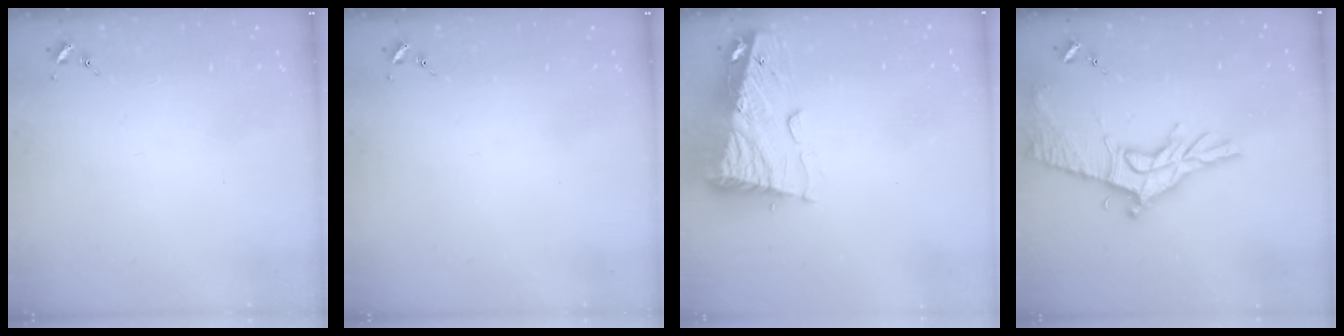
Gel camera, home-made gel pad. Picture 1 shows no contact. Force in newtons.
{"total": 0.0}
{"total": 14.6, "press": 14.6, "slide": 1.6}
{"total": 16.7, "press": 16.7, "slide": 0.7}